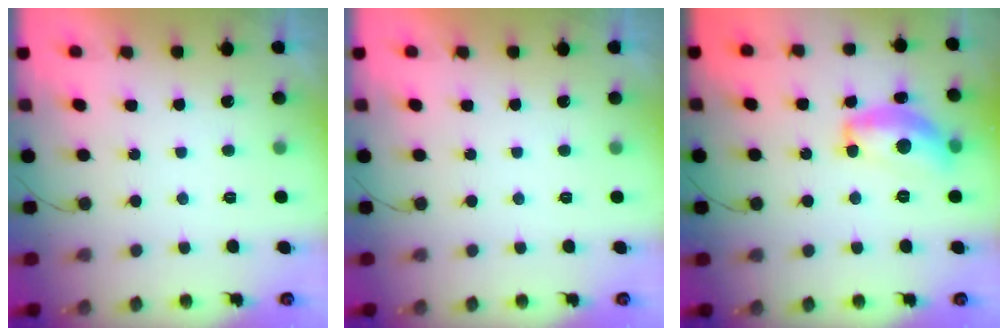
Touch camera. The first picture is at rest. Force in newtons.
{"total": 0.0}
{"total": 14.7, "press": 14.7, "slide": 0.7}